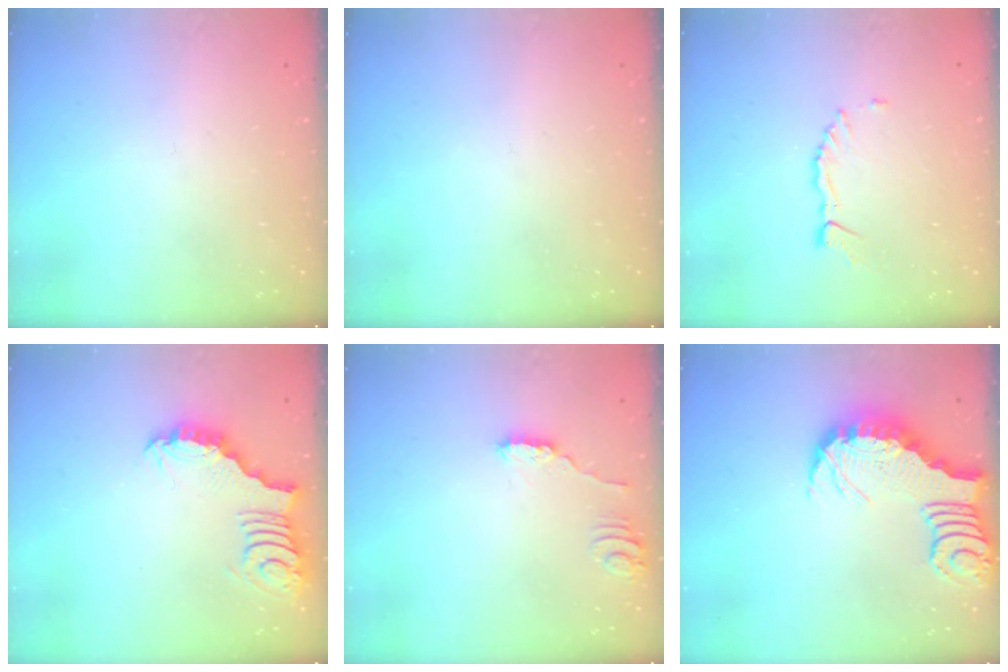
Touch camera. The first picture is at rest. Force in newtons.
{"total": 0.0}
{"total": 2.9, "press": 2.9, "slide": 0.3}
{"total": 2.4, "press": 2.4, "slide": 0.3}
{"total": 1.6, "press": 1.5, "slide": 0.1}
{"total": 3.3, "press": 3.3, "slide": 0.5}